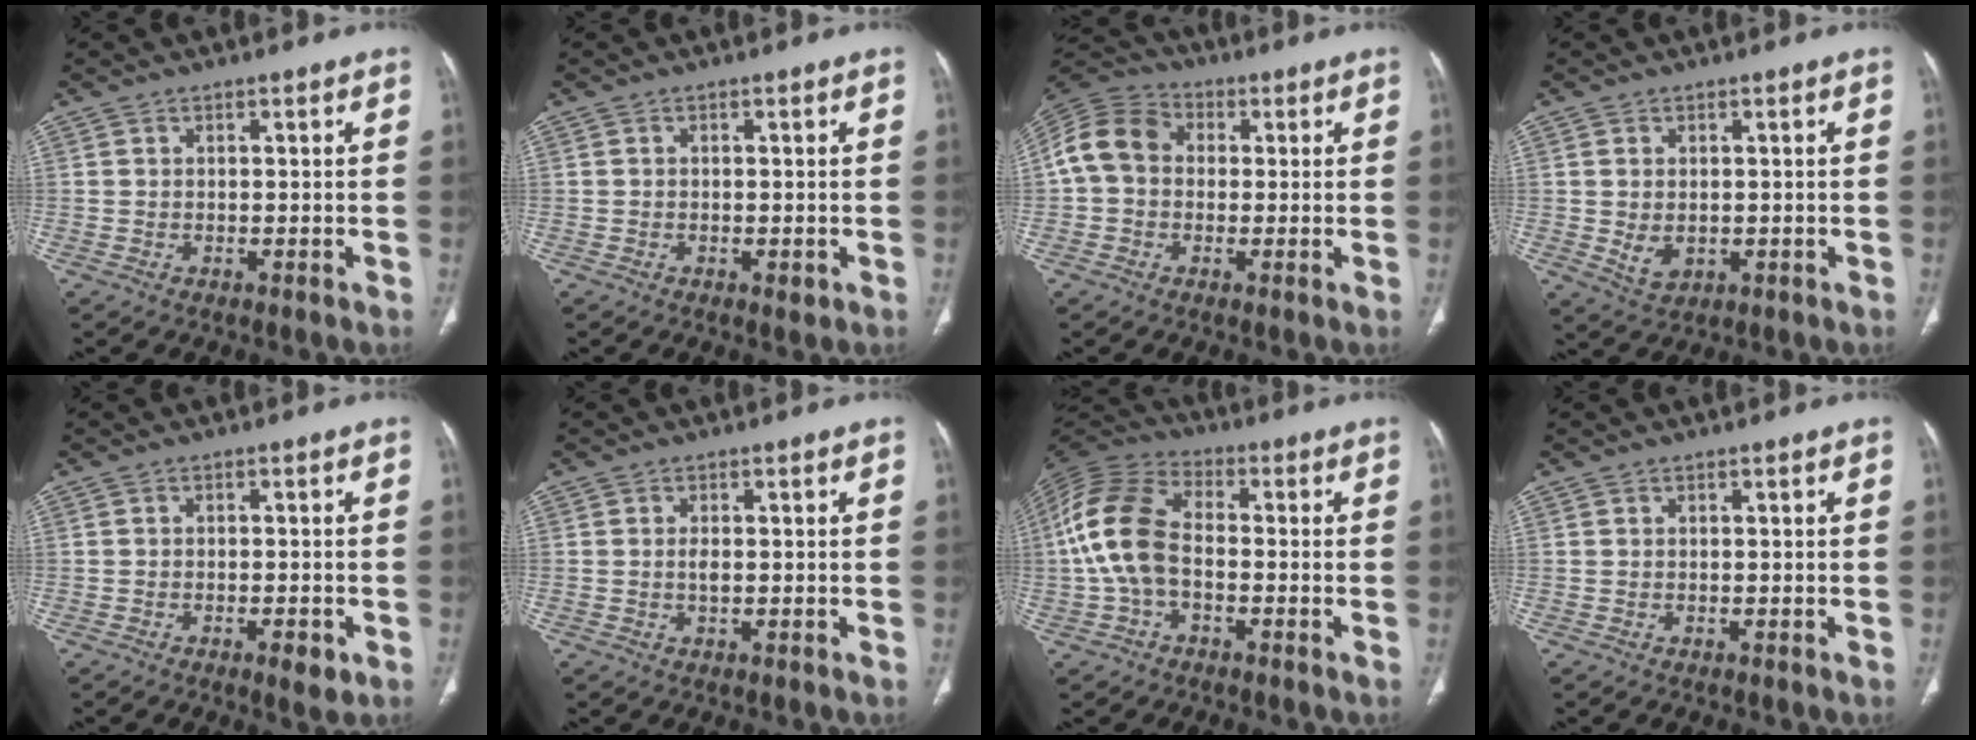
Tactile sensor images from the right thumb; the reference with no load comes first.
{"total": 1.2, "force": [-0.4, 0.7, 0.9], "torque": [-0.009, -0.002, -0.005]}
{"total": 11.4, "force": [0.7, 9.1, 6.8], "torque": [-0.130, 0.035, 0.003]}
{"total": 4.3, "force": [-0.3, 3.0, 3.0], "torque": [-0.047, -0.008, 0.007]}
{"total": 3.3, "force": [-1.7, 1.4, 2.4], "torque": [-0.028, 0.002, -0.021]}
{"total": 1.5, "force": [0.0, 0.7, 1.3], "torque": [-0.026, -0.001, -0.001]}
{"total": 13.0, "force": [-1.4, 8.1, 10.1], "torque": [-0.213, 0.034, -0.036]}
{"total": 0.0}